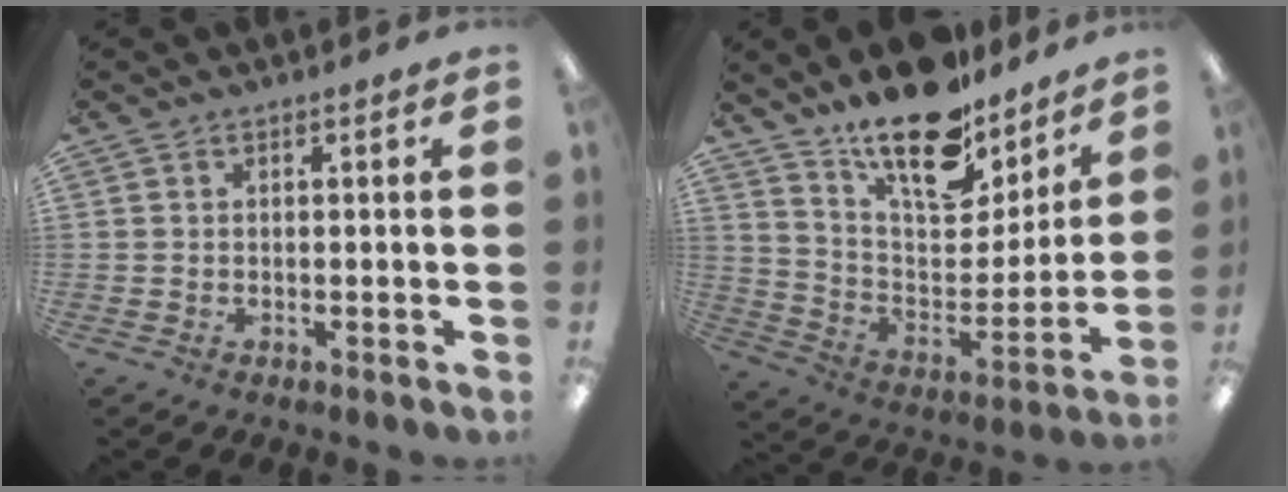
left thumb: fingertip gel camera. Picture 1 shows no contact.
{"total": 20.3, "force": [16.2, 7.8, 9.5], "torque": [-0.159, -0.114, 0.285]}